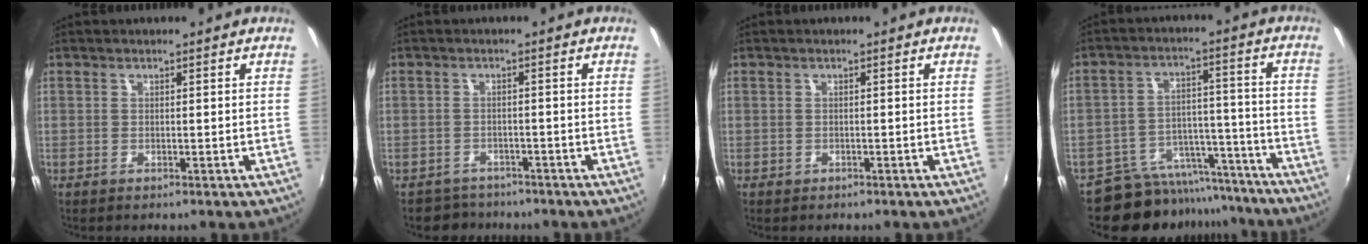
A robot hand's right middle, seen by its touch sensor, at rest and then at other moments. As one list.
[{"total": 4.0, "force": [-3.4, 2.1, -0.3], "torque": [-0.010, 0.004, -0.059]}, {"total": 0.8, "force": [-0.5, 0.6, 0.1], "torque": [-0.005, -0.002, -0.005]}, {"total": 16.3, "force": [-14.5, 6.8, 3.0], "torque": [-0.065, 0.040, -0.194]}]